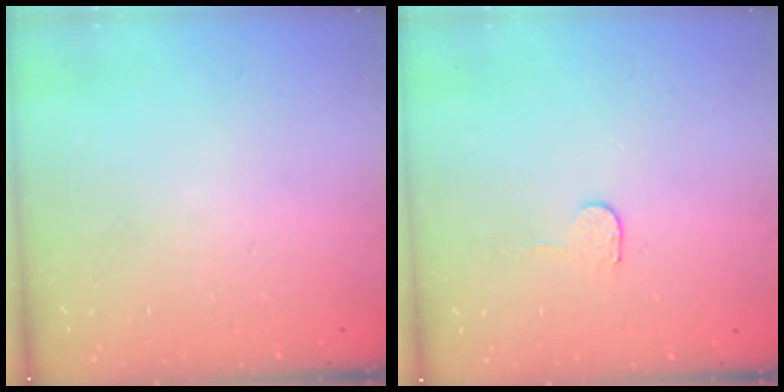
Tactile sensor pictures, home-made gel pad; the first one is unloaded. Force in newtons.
{"total": 2.3, "press": 2.3, "slide": 0.2}